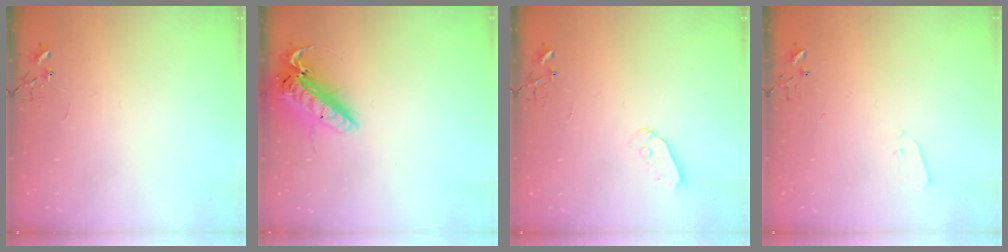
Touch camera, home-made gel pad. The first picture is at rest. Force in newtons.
{"total": 18.3, "press": 18.0, "slide": 3.3}
{"total": 5.3, "press": 5.2, "slide": 0.6}
{"total": 3.3, "press": 3.2, "slide": 0.5}